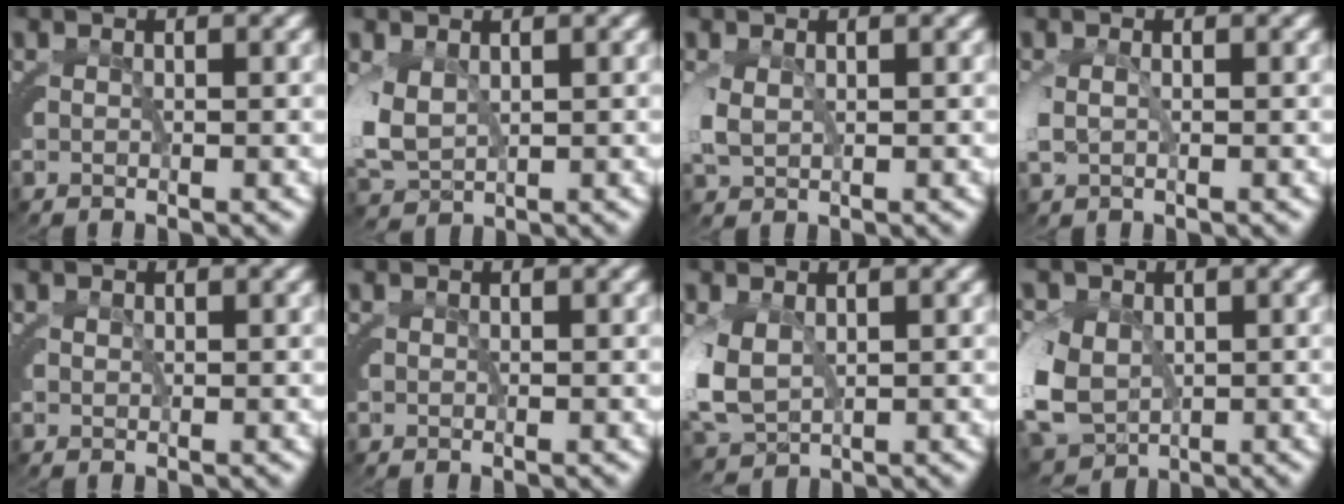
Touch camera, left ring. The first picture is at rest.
{"total": 4.2, "force": [0.6, 3.2, 2.6], "torque": [-0.091, -0.025, 0.031]}
{"total": 1.8, "force": [0.4, 1.1, 1.4], "torque": [-0.054, -0.013, 0.023]}
{"total": 1.2, "force": [-0.1, 0.4, 1.1], "torque": [-0.048, -0.009, 0.009]}
{"total": 0.6, "force": [0.4, 0.4, 0.3], "torque": [-0.008, -0.002, 0.009]}
{"total": 0.0}
{"total": 4.7, "force": [0.0, 3.6, 3.0], "torque": [-0.101, -0.031, 0.024]}
{"total": 8.5, "force": [-1.8, 7.2, 4.2], "torque": [-0.126, -0.046, -0.010]}